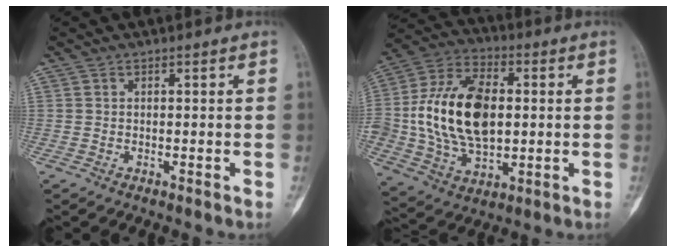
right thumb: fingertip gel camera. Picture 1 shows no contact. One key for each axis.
{"total": 21.0, "fx": 0.9, "fy": 12.9, "fz": 16.5, "tx": -0.303, "ty": 0.010, "tz": 0.020}